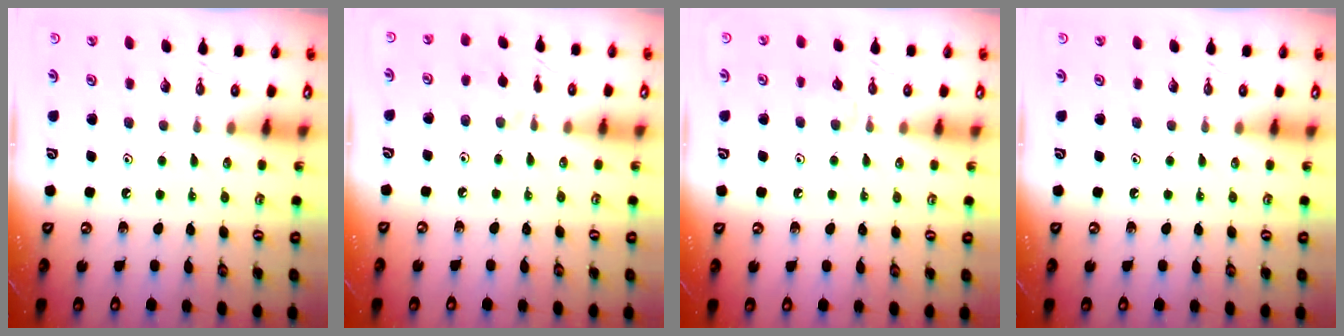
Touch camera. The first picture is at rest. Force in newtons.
{"total": 3.4, "press": 3.3, "slide": 0.6}
{"total": 4.2, "press": 4.1, "slide": 0.8}
{"total": 0.0}